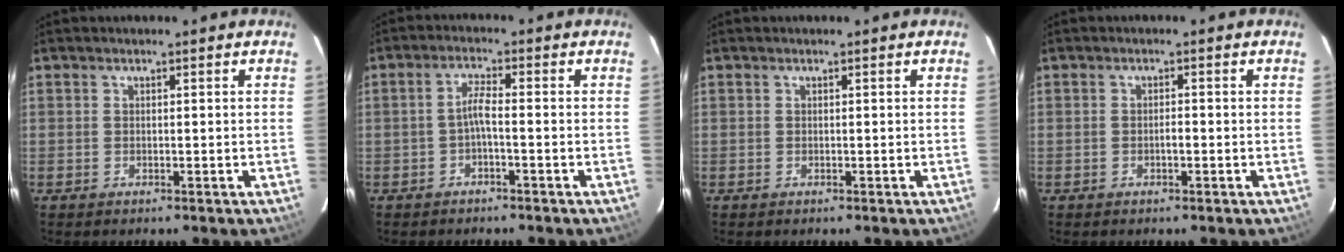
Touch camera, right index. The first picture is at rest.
{"total": 2.6, "force": [-1.1, 0.1, 2.4], "torque": [-0.051, 0.006, -0.024]}
{"total": 0.0}
{"total": 1.0, "force": [-0.5, 0.2, 0.8], "torque": [-0.014, 0.002, -0.009]}